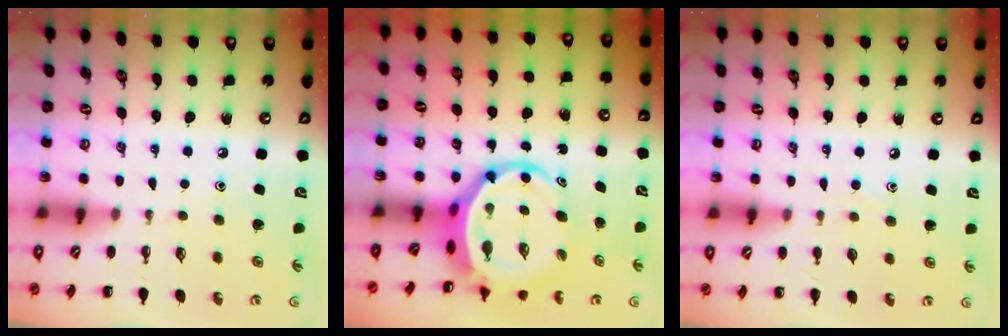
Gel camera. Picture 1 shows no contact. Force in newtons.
{"total": 8.6, "press": 8.1, "slide": 2.9}
{"total": 2.5, "press": 2.3, "slide": 0.9}